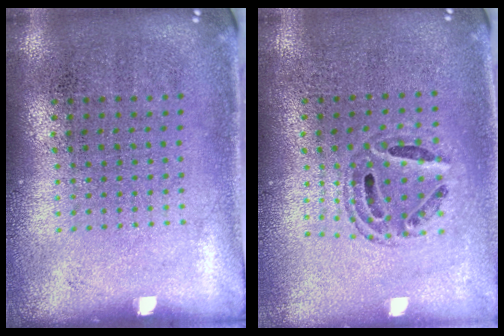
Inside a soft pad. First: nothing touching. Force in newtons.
{"total": 0.7, "press": 0.7, "slide": 0.1}